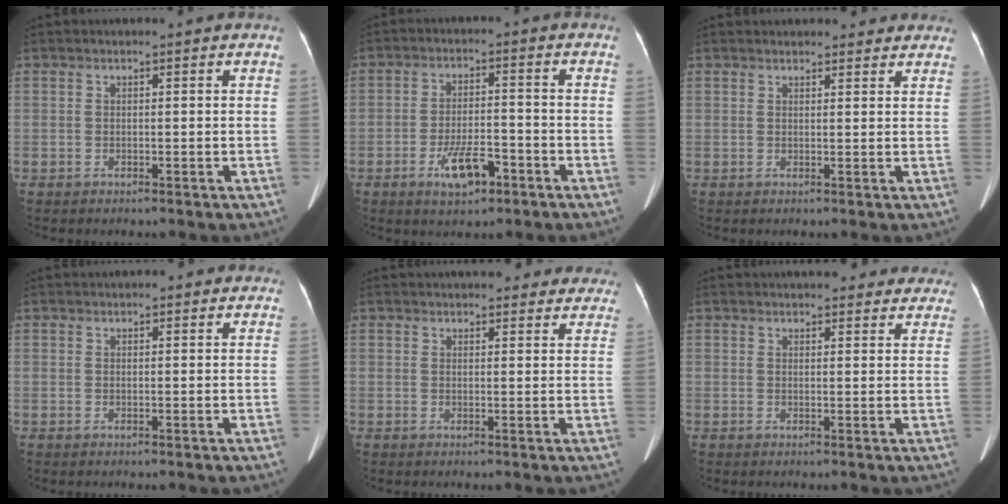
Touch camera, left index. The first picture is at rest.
{"total": 6.4, "force": [-3.5, 2.2, 4.9], "torque": [-0.096, -0.001, -0.055]}
{"total": 7.9, "force": [7.2, 2.6, 2.0], "torque": [0.001, 0.022, 0.076]}
{"total": 5.1, "force": [4.4, 1.5, 2.0], "torque": [-0.017, 0.033, 0.052]}
{"total": 15.1, "force": [13.6, 4.1, 5.1], "torque": [-0.038, 0.020, 0.153]}
{"total": 15.1, "force": [13.6, 4.0, 5.2], "torque": [-0.042, 0.023, 0.155]}